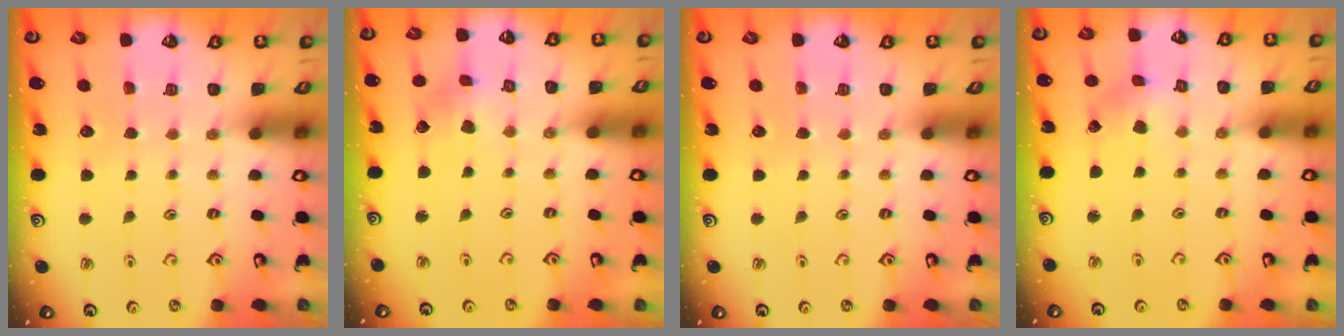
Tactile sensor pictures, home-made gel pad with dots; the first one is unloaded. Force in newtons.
{"total": 3.0, "press": 3.0, "slide": 0.1}
{"total": 0.0}
{"total": 1.6, "press": 1.6, "slide": 0.1}